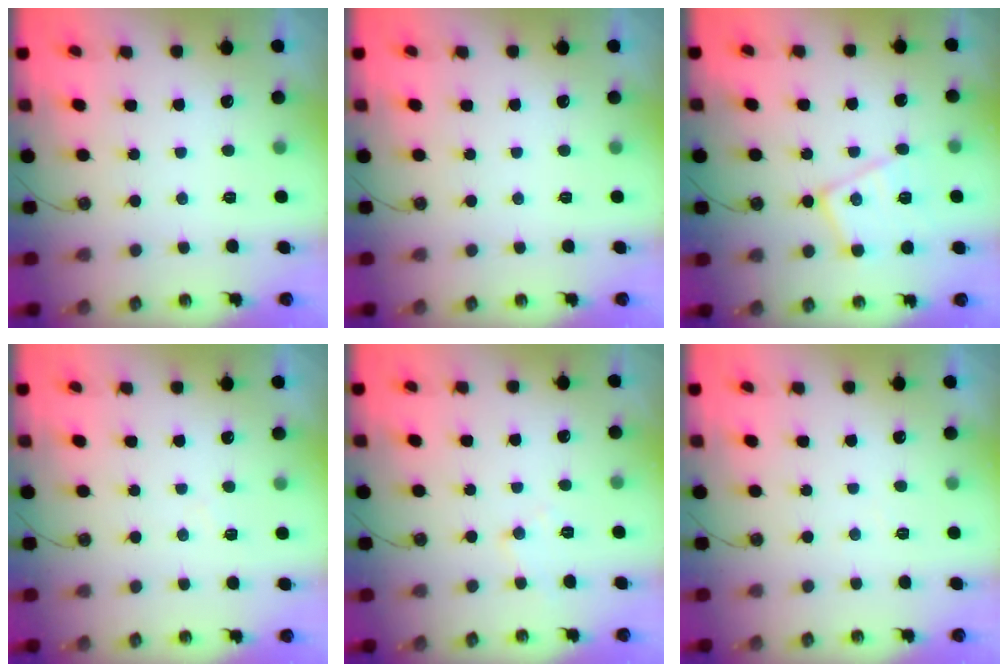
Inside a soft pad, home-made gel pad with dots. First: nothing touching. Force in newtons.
{"total": 0.0}
{"total": 14.6, "press": 14.6, "slide": 1.2}
{"total": 4.2, "press": 4.2, "slide": 0.6}
{"total": 6.7, "press": 6.7, "slide": 1.1}
{"total": 2.9, "press": 2.9, "slide": 0.5}